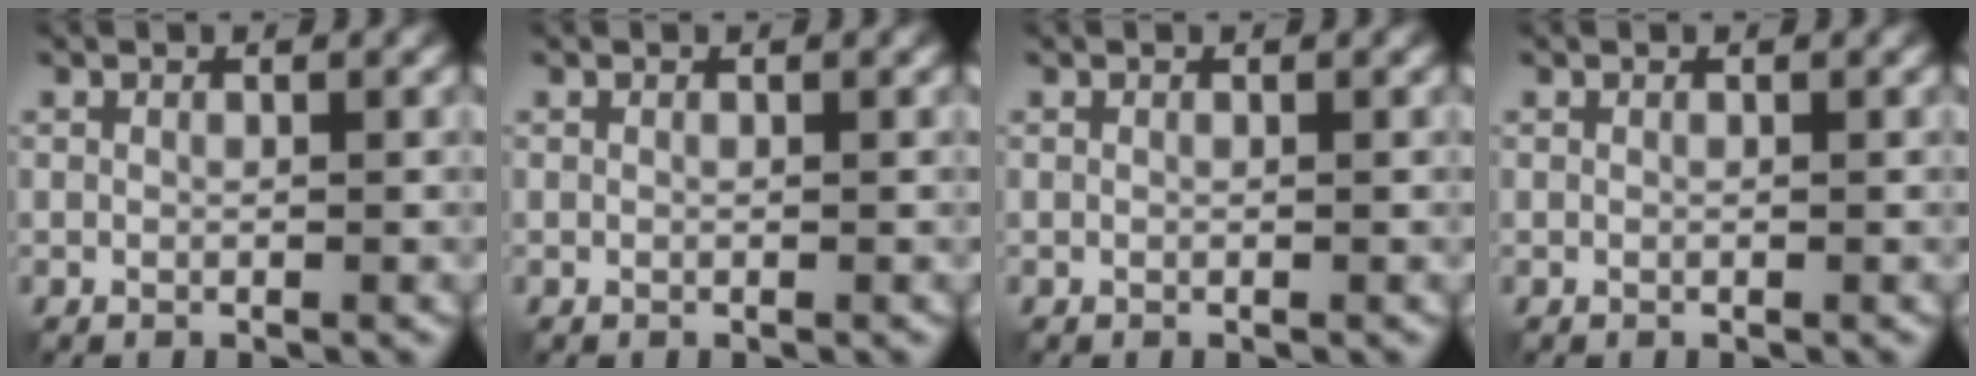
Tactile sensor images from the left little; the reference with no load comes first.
{"total": 0.0}
{"total": 0.0}
{"total": 0.0}